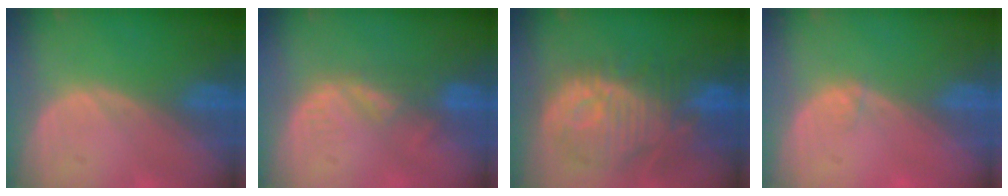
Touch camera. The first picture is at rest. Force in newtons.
{"total": 3.6, "press": 3.1, "slide": 1.8}
{"total": 11.9, "press": 10.8, "slide": 4.9}
{"total": 0.5, "press": 0.5, "slide": 0.2}